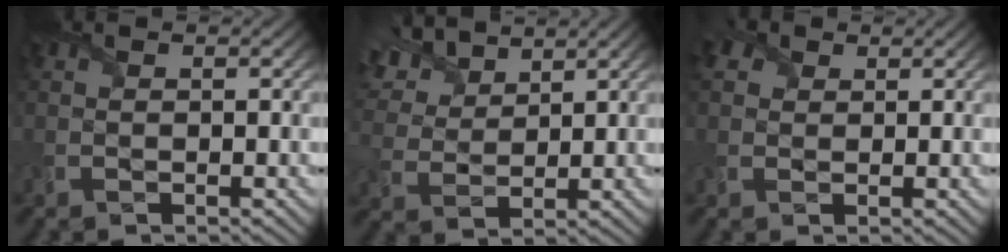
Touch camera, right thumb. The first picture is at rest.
{"total": 8.3, "force": [5.8, 3.9, 4.4], "torque": [-0.129, 0.023, 0.115]}
{"total": 3.3, "force": [1.6, 2.5, 1.5], "torque": [-0.045, 0.009, 0.028]}